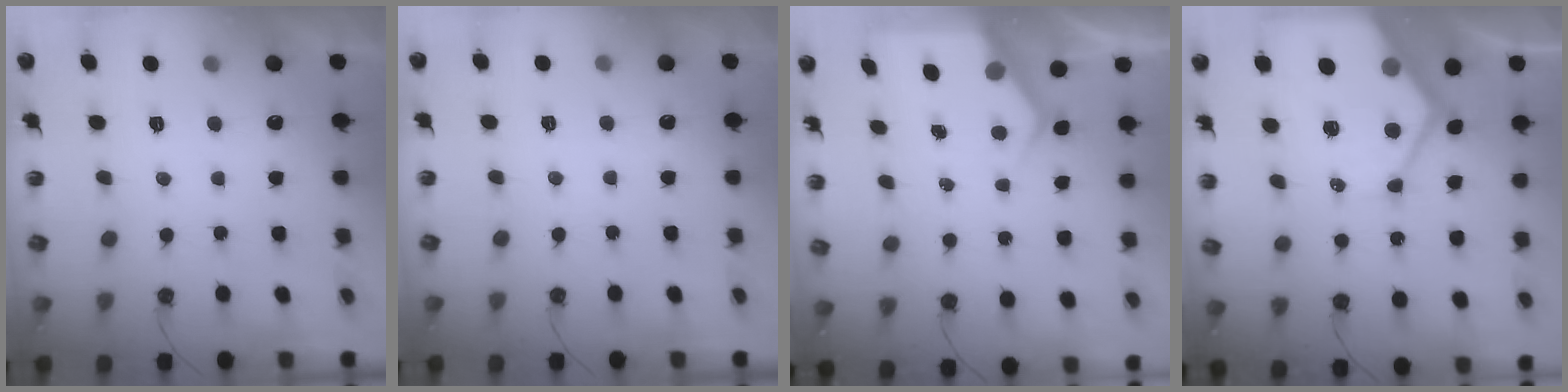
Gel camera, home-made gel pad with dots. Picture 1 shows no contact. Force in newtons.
{"total": 1.7, "press": 1.7, "slide": 0.3}
{"total": 4.4, "press": 4.4, "slide": 0.4}
{"total": 20.7, "press": 20.6, "slide": 2.3}